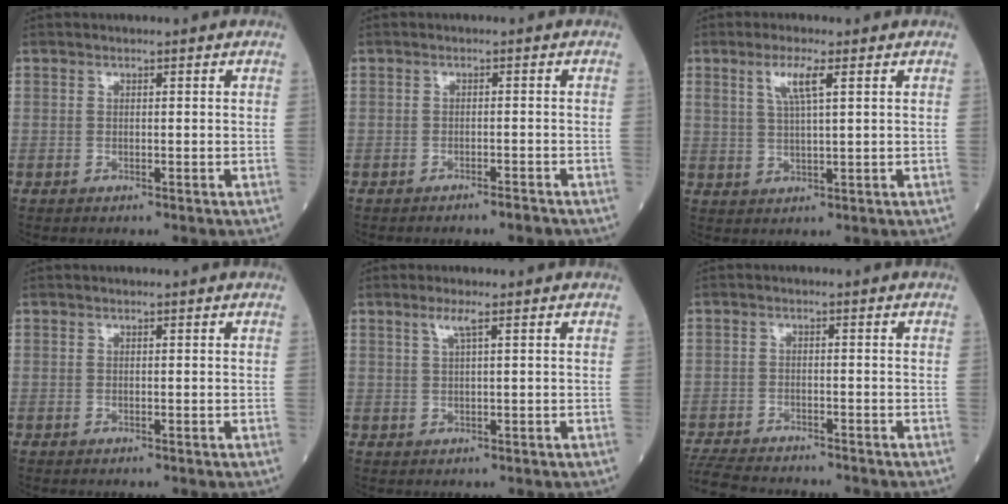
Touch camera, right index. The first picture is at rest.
{"total": 1.8, "force": [-1.6, -0.1, 0.8], "torque": [-0.017, -0.003, -0.022]}
{"total": 4.5, "force": [2.0, 0.3, 4.0], "torque": [-0.084, 0.004, 0.041]}
{"total": 0.0}
{"total": 2.1, "force": [1.1, -0.1, 1.8], "torque": [-0.043, 0.003, 0.023]}
{"total": 9.7, "force": [-9.0, 1.9, 3.2], "torque": [-0.062, -0.014, -0.145]}